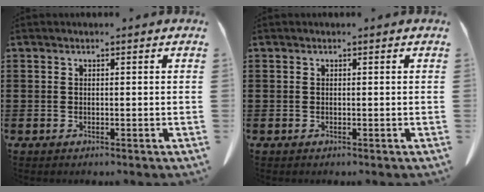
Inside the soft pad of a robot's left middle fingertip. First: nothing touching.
{"total": 0.0}